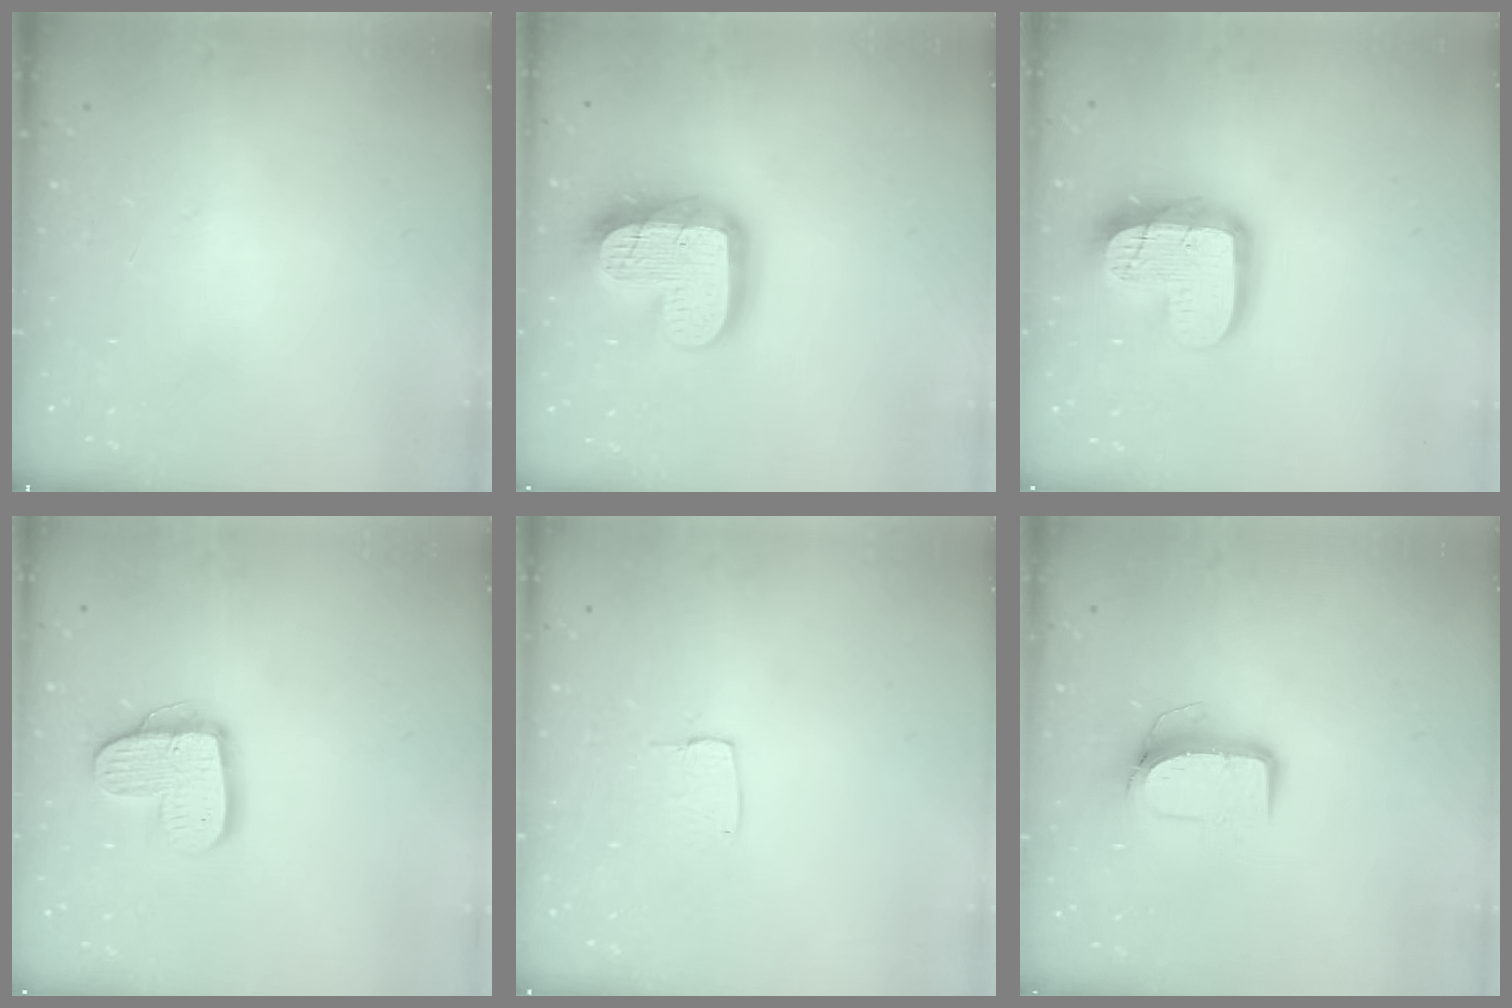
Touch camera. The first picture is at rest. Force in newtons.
{"total": 20.3, "press": 20.3, "slide": 1.8}
{"total": 17.4, "press": 17.4, "slide": 1.7}
{"total": 14.1, "press": 14.0, "slide": 1.1}
{"total": 3.3, "press": 3.3, "slide": 0.1}
{"total": 9.1, "press": 9.1, "slide": 0.9}